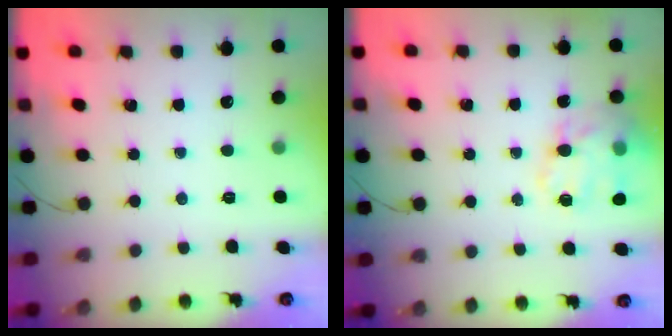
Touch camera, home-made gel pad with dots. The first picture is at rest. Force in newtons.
{"total": 18.7, "press": 18.4, "slide": 3.2}